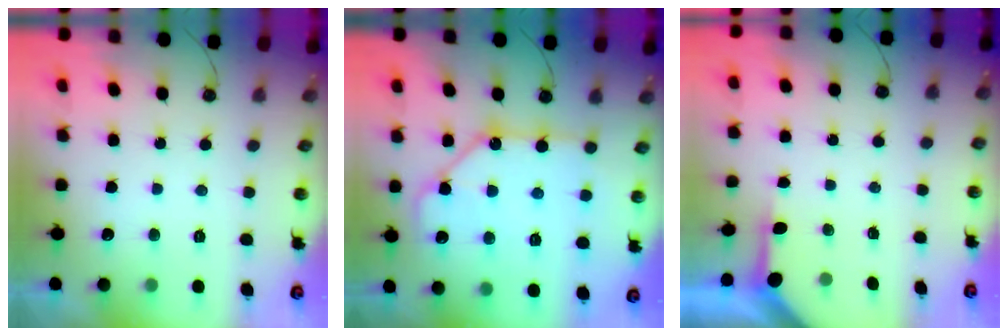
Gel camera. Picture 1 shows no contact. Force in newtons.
{"total": 12.8, "press": 12.7, "slide": 1.3}
{"total": 3.4, "press": 3.4, "slide": 0.3}